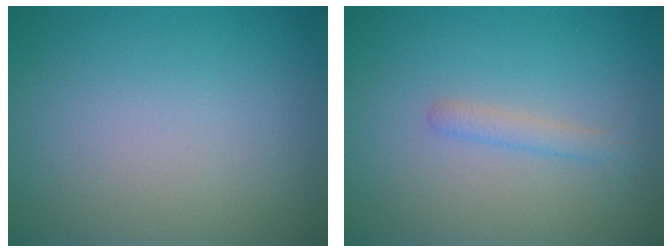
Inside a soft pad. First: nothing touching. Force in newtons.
{"total": 1.4, "press": 1.4, "slide": 0.1}